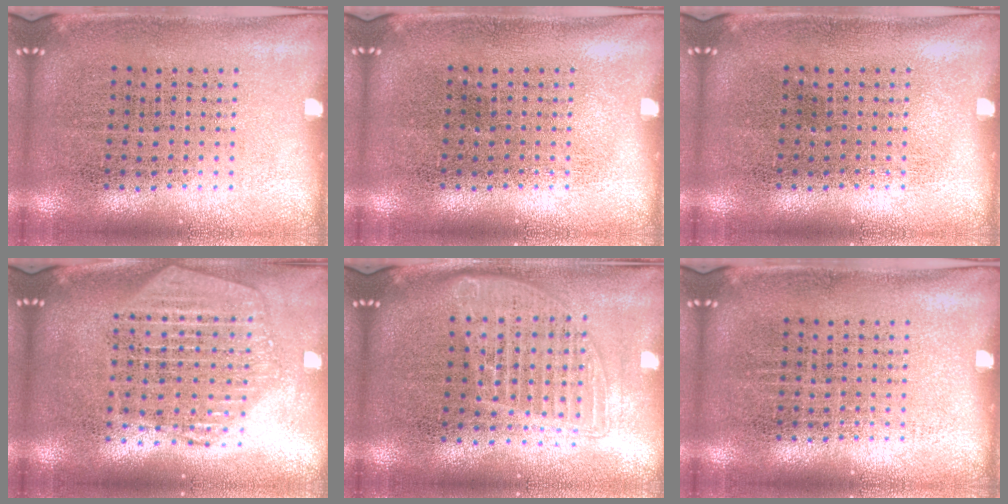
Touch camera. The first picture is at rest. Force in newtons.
{"total": 0.0}
{"total": 0.0}
{"total": 2.2, "press": 1.9, "slide": 1.1}
{"total": 1.4, "press": 1.2, "slide": 0.7}
{"total": 0.0}